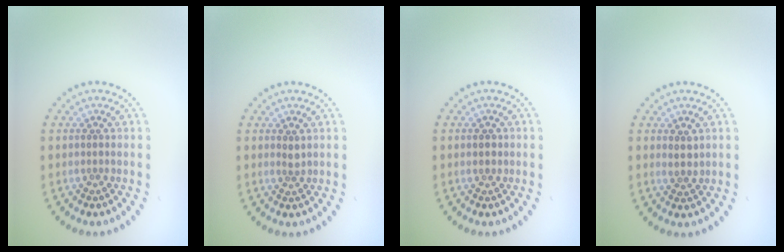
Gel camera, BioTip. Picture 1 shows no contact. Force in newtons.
{"total": 0.7, "press": 0.5, "slide": 0.5}
{"total": 1.0, "press": 0.9, "slide": 0.4}
{"total": 1.3, "press": 1.2, "slide": 0.6}